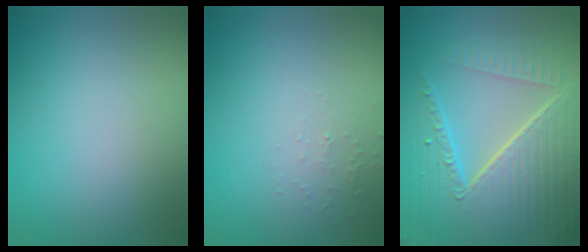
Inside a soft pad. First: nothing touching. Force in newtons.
{"total": 0.8, "press": 0.8, "slide": 0.3}
{"total": 8.8, "press": 6.1, "slide": 6.4}